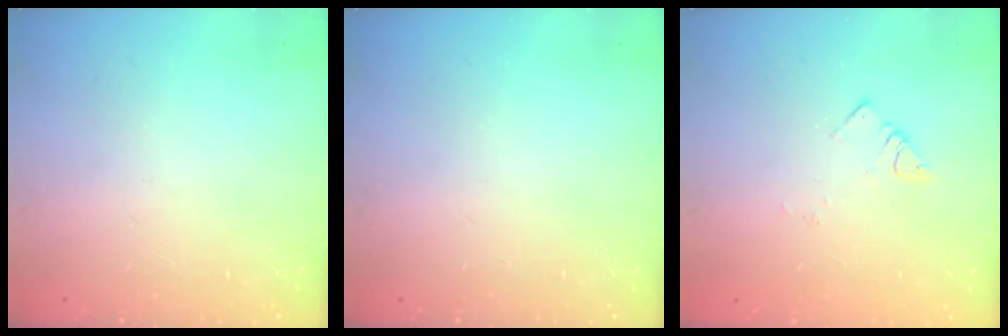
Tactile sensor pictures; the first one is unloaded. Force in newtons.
{"total": 0.0}
{"total": 2.8, "press": 2.8, "slide": 0.3}